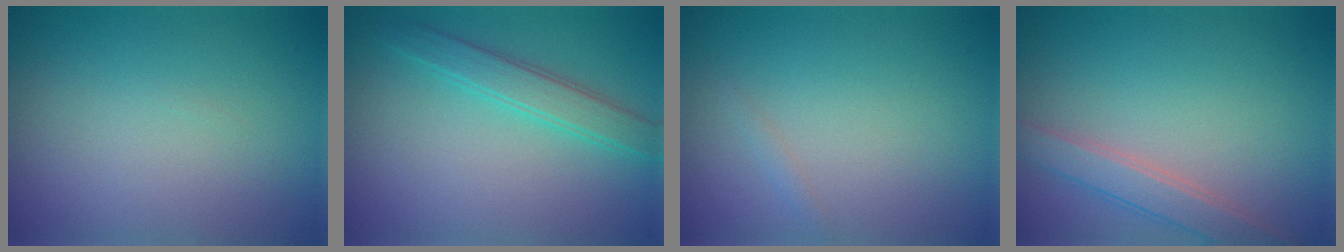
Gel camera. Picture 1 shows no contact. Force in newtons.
{"total": 2.8, "press": 2.8, "slide": 0.1}
{"total": 0.5, "press": 0.5, "slide": 0.0}
{"total": 2.7, "press": 2.7, "slide": 0.1}